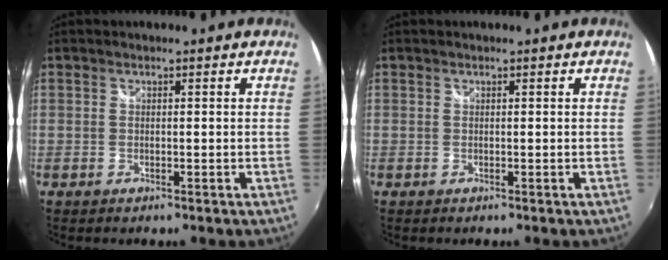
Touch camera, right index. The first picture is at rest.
{"total": 0.0}